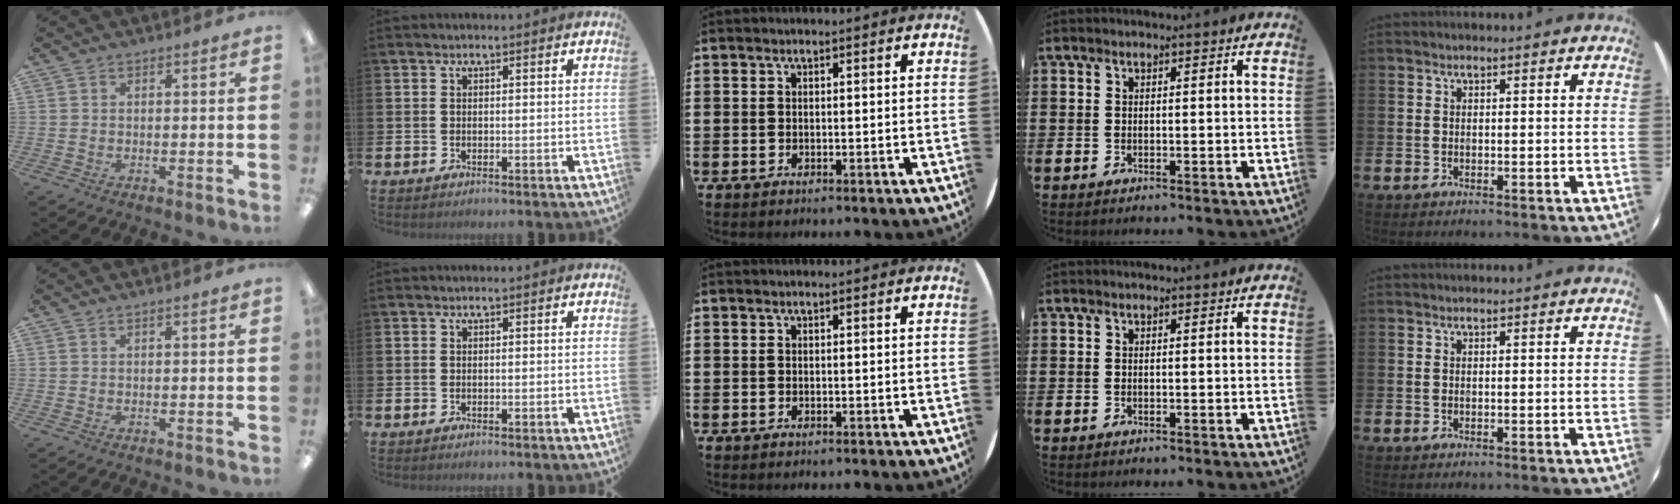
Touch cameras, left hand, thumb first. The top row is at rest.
{}